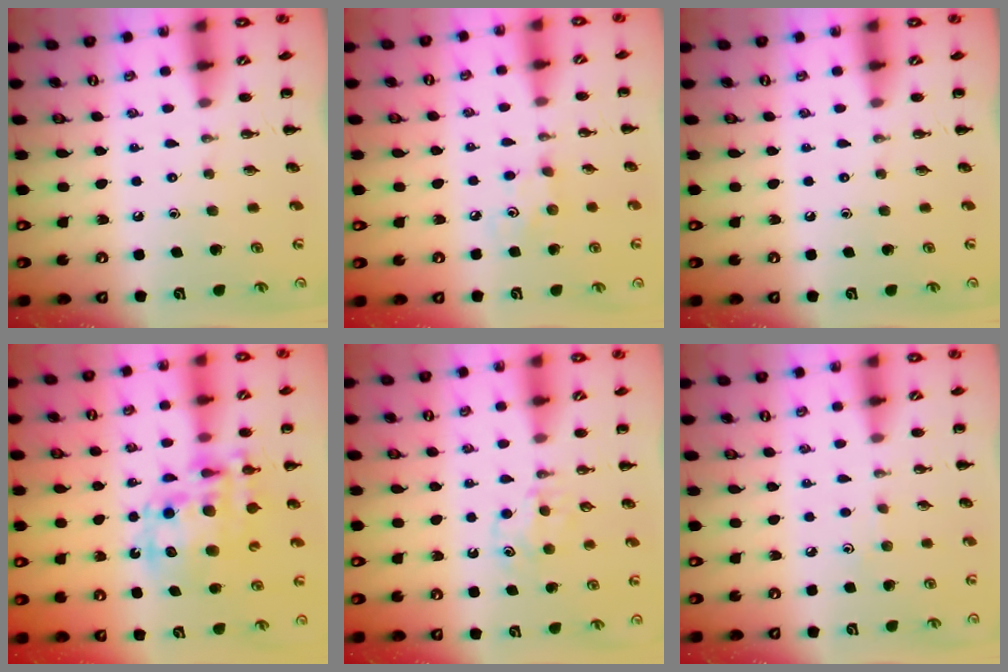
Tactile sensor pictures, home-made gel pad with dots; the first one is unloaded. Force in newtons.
{"total": 3.7, "press": 3.6, "slide": 0.8}
{"total": 0.0}
{"total": 15.5, "press": 15.1, "slide": 3.6}
{"total": 5.0, "press": 4.7, "slide": 1.6}
{"total": 2.6, "press": 2.5, "slide": 0.8}